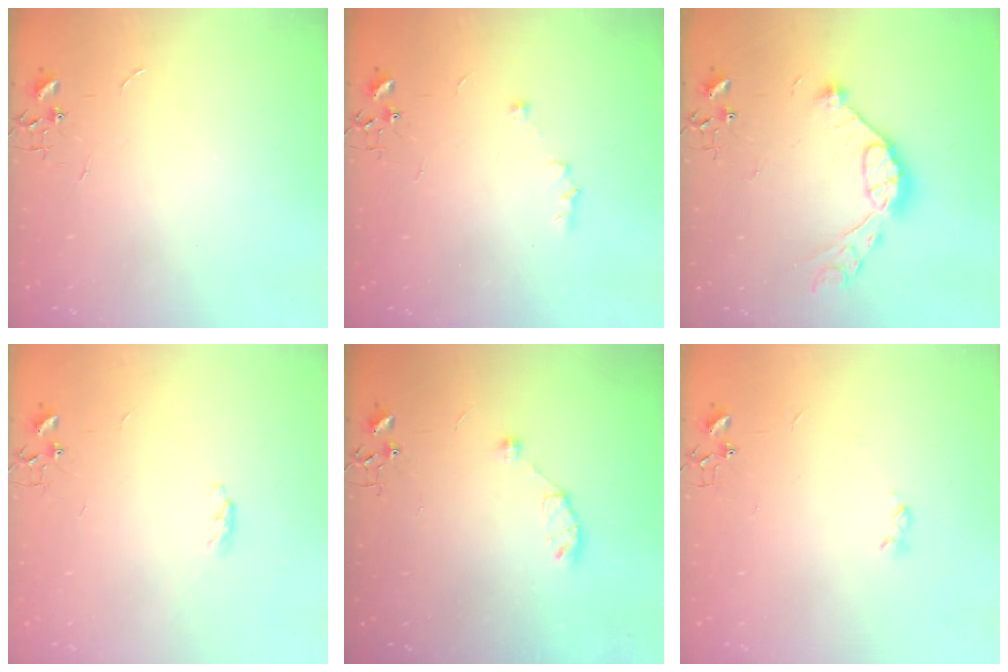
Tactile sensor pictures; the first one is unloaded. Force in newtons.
{"total": 5.2, "press": 5.1, "slide": 1.0}
{"total": 12.9, "press": 12.9, "slide": 1.0}
{"total": 3.6, "press": 3.6, "slide": 0.5}
{"total": 8.1, "press": 8.0, "slide": 1.0}
{"total": 2.6, "press": 2.5, "slide": 0.5}